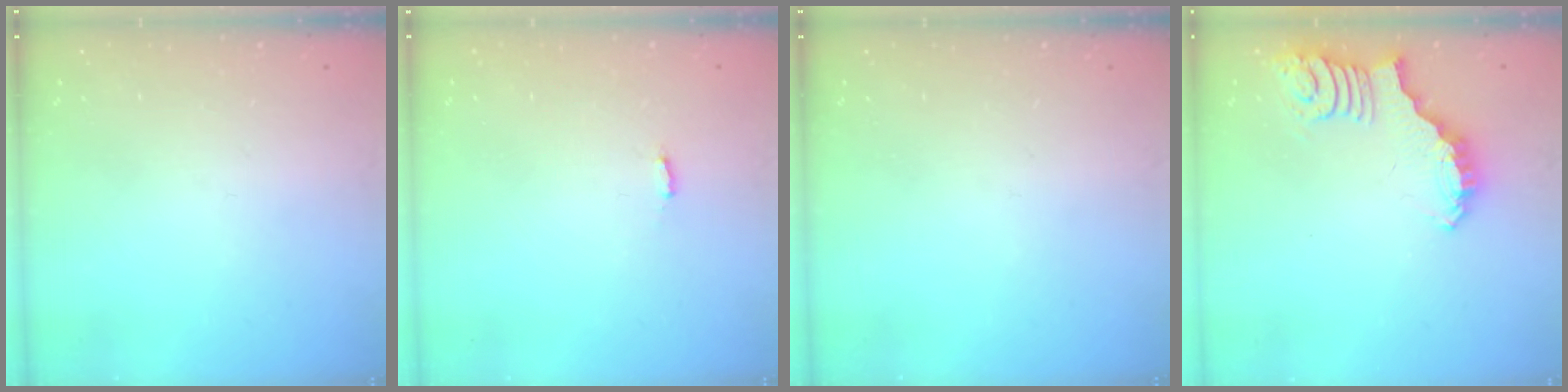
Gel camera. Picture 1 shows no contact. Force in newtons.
{"total": 3.0, "press": 2.9, "slide": 0.5}
{"total": 0.0}
{"total": 2.7, "press": 2.6, "slide": 0.5}